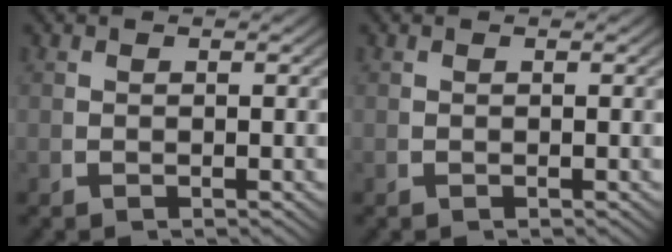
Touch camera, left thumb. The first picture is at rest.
{"total": 0.0}